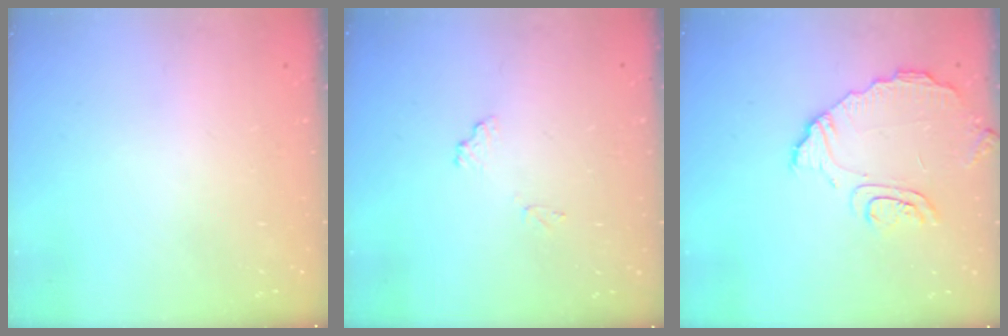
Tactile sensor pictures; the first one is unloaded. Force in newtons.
{"total": 6.2, "press": 6.2, "slide": 0.2}
{"total": 9.1, "press": 9.1, "slide": 1.1}